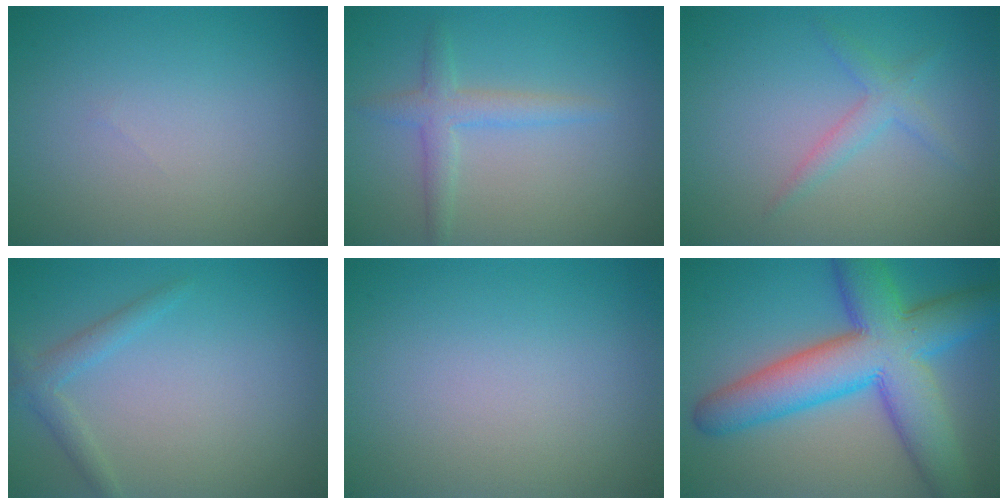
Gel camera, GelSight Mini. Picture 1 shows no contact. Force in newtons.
{"total": 2.3, "press": 2.3, "slide": 0.1}
{"total": 1.9, "press": 1.9, "slide": 0.1}
{"total": 1.7, "press": 1.7, "slide": 0.1}
{"total": 0.0}
{"total": 11.5, "press": 11.5, "slide": 0.4}